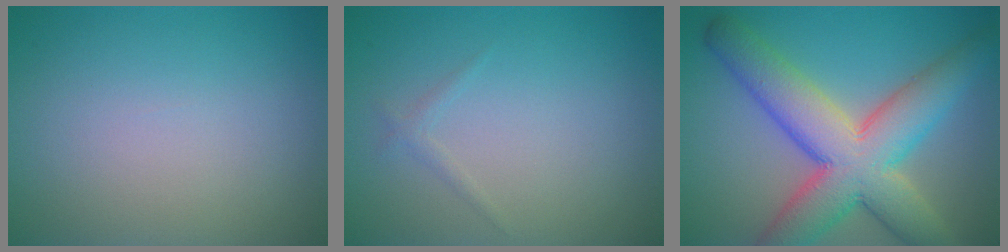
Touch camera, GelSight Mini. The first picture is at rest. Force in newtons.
{"total": 0.7, "press": 0.7, "slide": 0.0}
{"total": 10.2, "press": 10.2, "slide": 0.4}